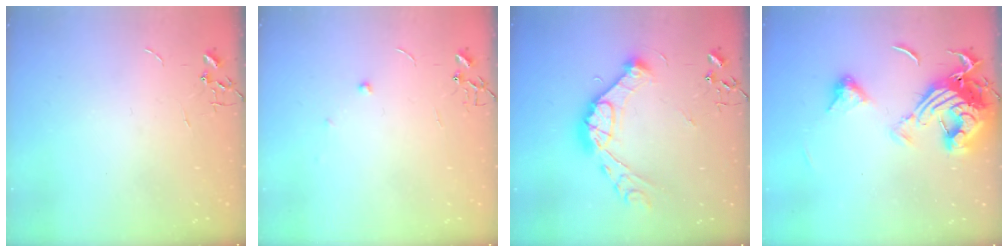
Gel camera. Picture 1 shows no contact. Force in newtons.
{"total": 4.8, "press": 4.8, "slide": 0.5}
{"total": 15.3, "press": 15.2, "slide": 1.5}
{"total": 16.8, "press": 16.8, "slide": 1.6}